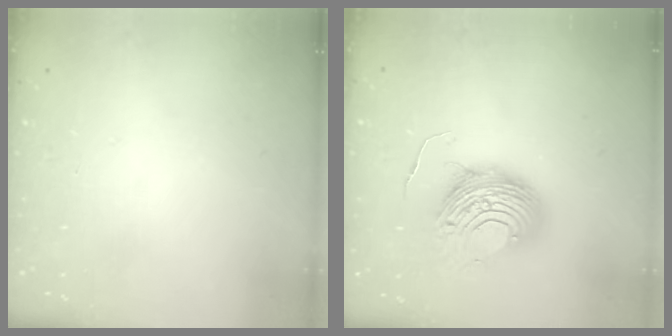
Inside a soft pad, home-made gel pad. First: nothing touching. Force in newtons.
{"total": 12.1, "press": 12.1, "slide": 1.2}